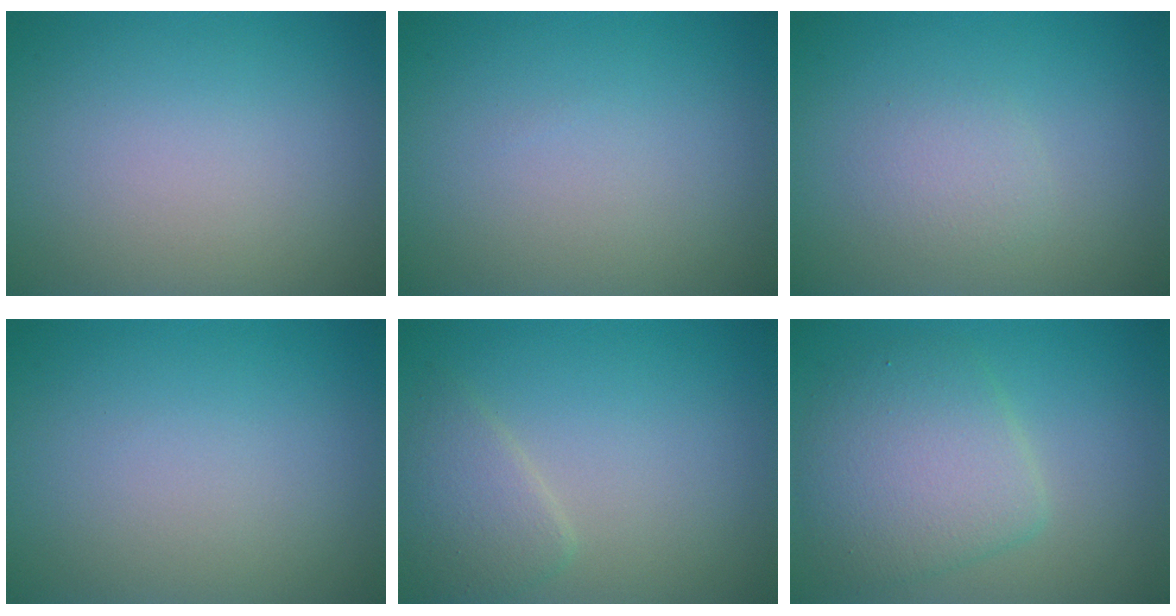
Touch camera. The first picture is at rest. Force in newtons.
{"total": 0.0}
{"total": 1.5, "press": 1.5, "slide": 0.0}
{"total": 0.0}
{"total": 2.5, "press": 2.5, "slide": 0.0}
{"total": 5.3, "press": 5.3, "slide": 0.1}